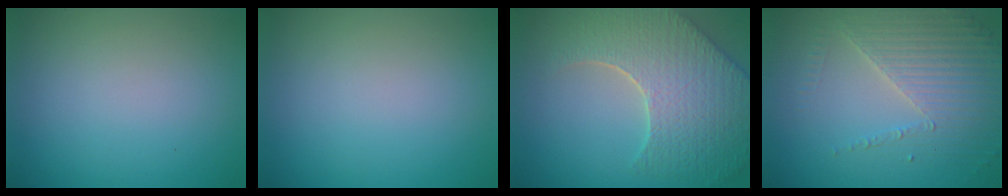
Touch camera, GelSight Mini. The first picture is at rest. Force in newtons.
{"total": 0.0}
{"total": 9.1, "press": 6.4, "slide": 6.5}
{"total": 4.1, "press": 3.7, "slide": 1.8}